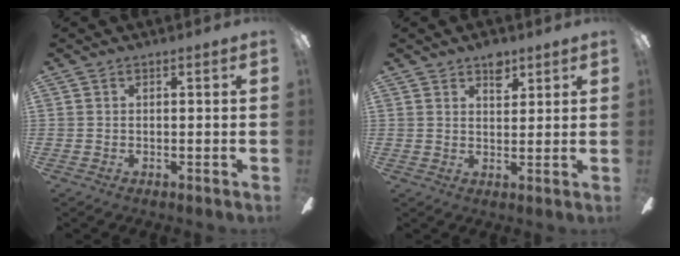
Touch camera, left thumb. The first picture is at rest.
{"total": 5.2, "force": [3.8, 2.7, 2.5], "torque": [-0.017, -0.021, 0.061]}